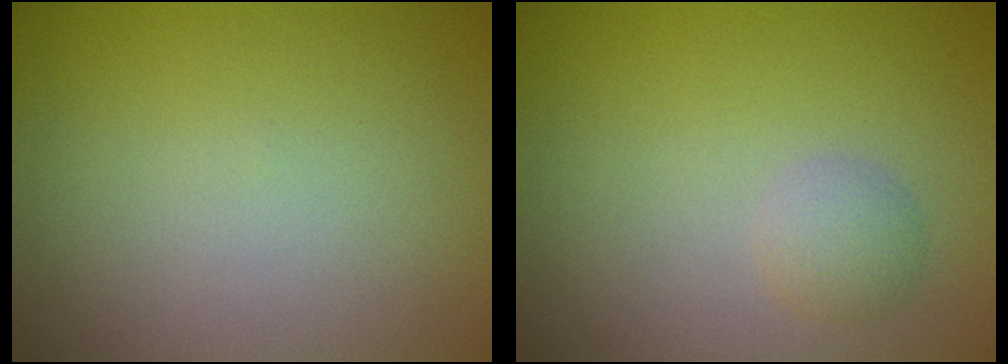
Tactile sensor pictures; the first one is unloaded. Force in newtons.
{"total": 1.6, "press": 1.6, "slide": 0.1}